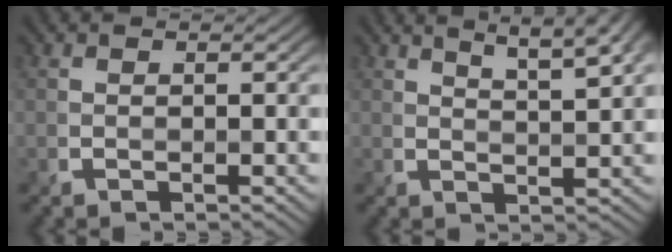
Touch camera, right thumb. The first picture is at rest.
{"total": 7.5, "force": [4.9, 1.7, 5.4], "torque": [-0.080, 0.011, 0.066]}